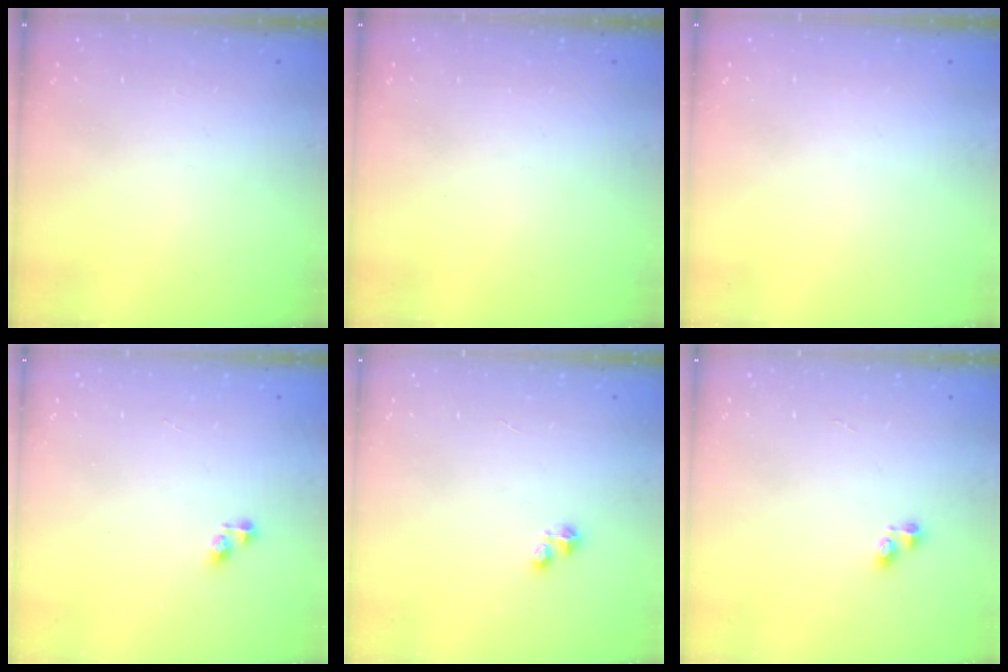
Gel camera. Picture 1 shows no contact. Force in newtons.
{"total": 0.0}
{"total": 0.0}
{"total": 3.2, "press": 3.2, "slide": 0.6}
{"total": 1.9, "press": 1.8, "slide": 0.2}
{"total": 2.6, "press": 2.6, "slide": 0.4}